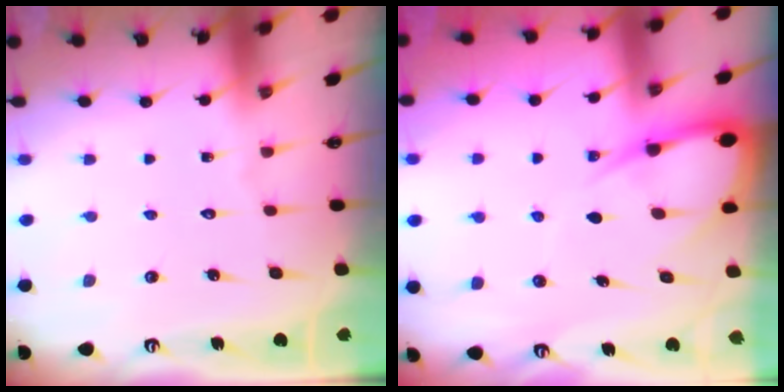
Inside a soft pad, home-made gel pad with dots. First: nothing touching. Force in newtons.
{"total": 8.9, "press": 8.8, "slide": 0.9}